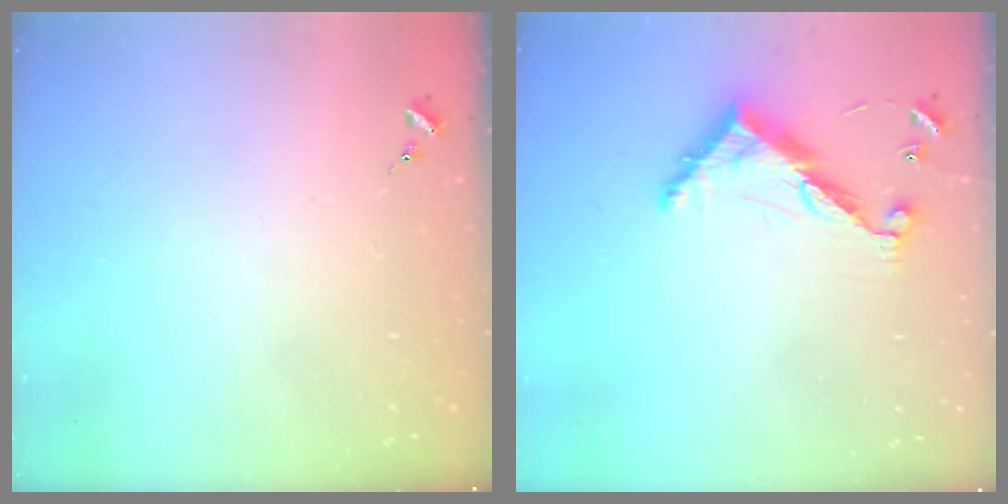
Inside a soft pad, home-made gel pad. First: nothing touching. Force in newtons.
{"total": 9.3, "press": 9.3, "slide": 0.3}